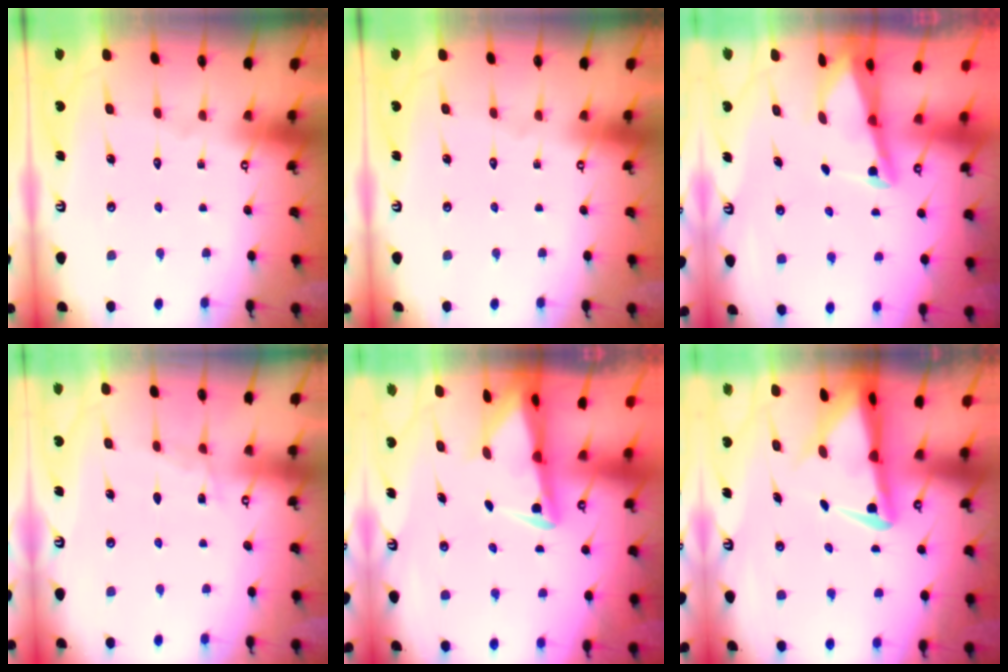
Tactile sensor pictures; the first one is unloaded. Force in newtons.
{"total": 0.0}
{"total": 2.7, "press": 2.6, "slide": 0.6}
{"total": 4.2, "press": 4.2, "slide": 0.5}
{"total": 3.6, "press": 3.5, "slide": 0.7}
{"total": 5.7, "press": 5.7, "slide": 0.8}